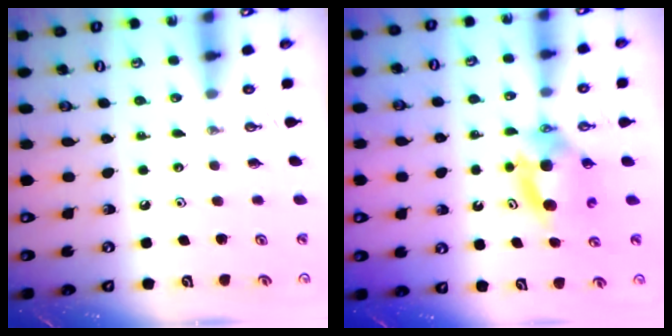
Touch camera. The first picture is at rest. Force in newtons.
{"total": 6.6, "press": 6.0, "slide": 2.8}